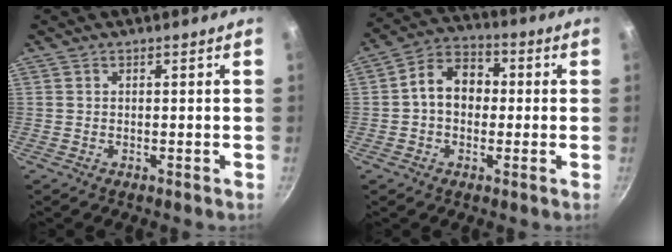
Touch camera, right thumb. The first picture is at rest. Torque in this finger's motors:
{"motor_torque": [0.78, 1.10, 1.12, -0.31, 0.06]}